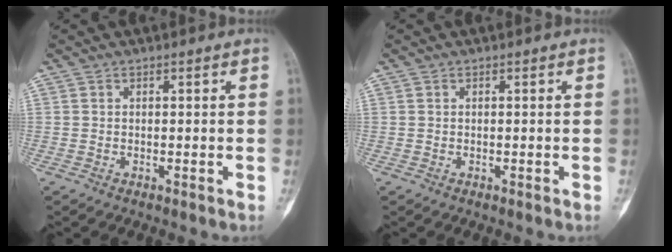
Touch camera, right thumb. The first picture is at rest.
{"total": 0.0}